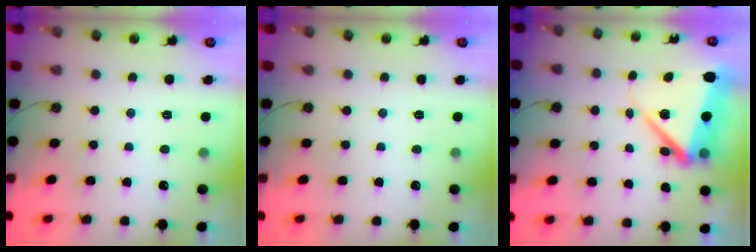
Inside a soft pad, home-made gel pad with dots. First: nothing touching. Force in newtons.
{"total": 0.0}
{"total": 10.1, "press": 10.0, "slide": 1.0}